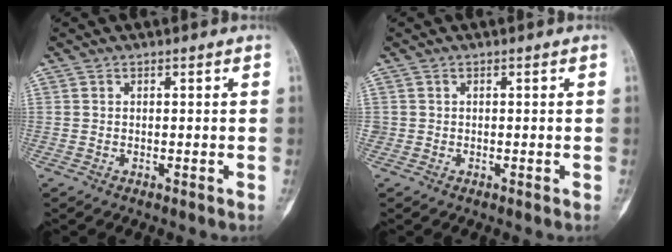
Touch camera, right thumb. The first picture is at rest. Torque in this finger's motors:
{"motor_torque": [0.04, 0.04, 0.19, -0.24, -0.02]}